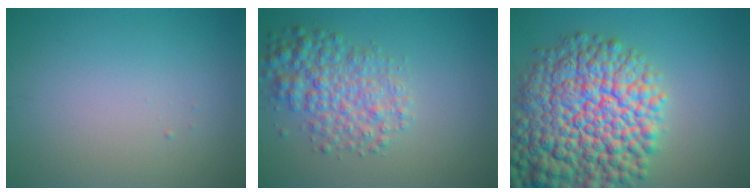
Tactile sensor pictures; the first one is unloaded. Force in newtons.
{"total": 5.0, "press": 5.0, "slide": 0.1}
{"total": 14.9, "press": 14.8, "slide": 0.7}